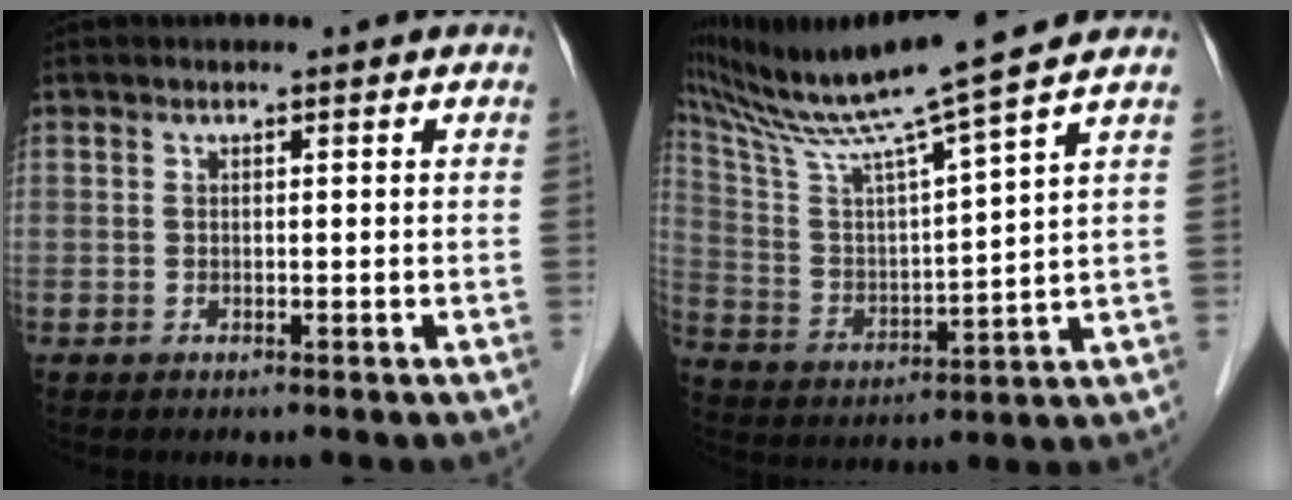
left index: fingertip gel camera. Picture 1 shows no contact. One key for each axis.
{"total": 16.0, "fx": 13.4, "fy": -2.6, "fz": 8.4, "tx": -0.159, "ty": -0.007, "tz": 0.232}